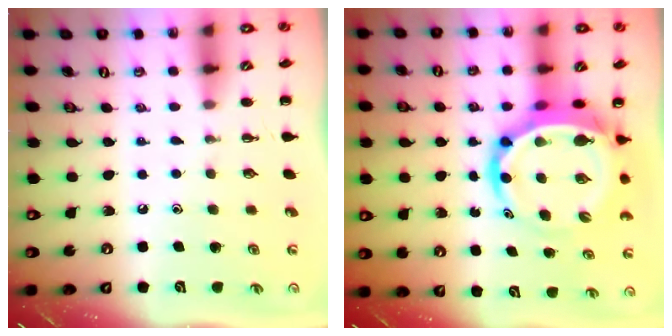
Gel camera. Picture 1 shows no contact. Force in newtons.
{"total": 11.5, "press": 11.0, "slide": 3.2}